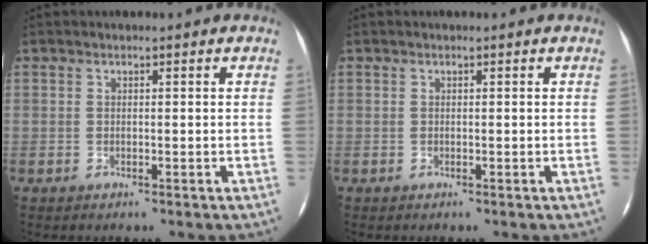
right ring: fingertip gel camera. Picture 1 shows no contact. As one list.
[{"total": 0.0}]